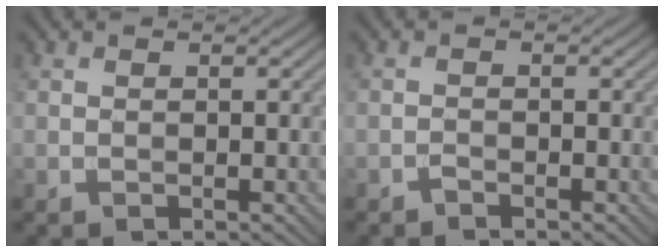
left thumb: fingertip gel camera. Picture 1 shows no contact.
{"total": 0.7, "force": [-0.7, 0.1, 0.2], "torque": [-0.002, 0.002, -0.016]}